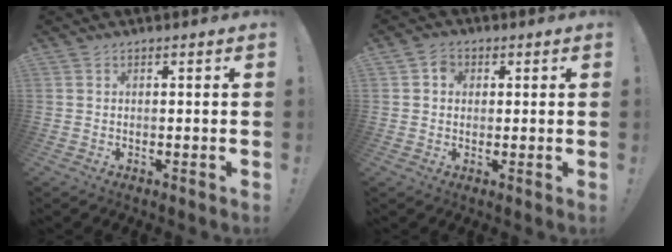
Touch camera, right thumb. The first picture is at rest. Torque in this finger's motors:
{"motor_torque": [-0.01, -0.11, -0.08, 0.09, 0.10]}